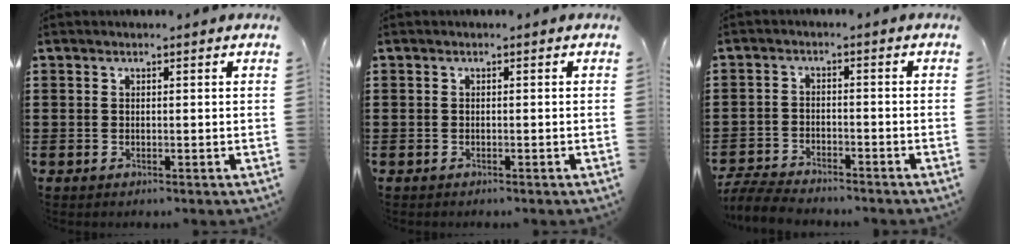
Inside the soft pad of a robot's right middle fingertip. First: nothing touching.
{"total": 0.0}
{"total": 5.0, "force": [-4.9, 0.7, 1.0], "torque": [-0.033, 0.001, -0.102]}